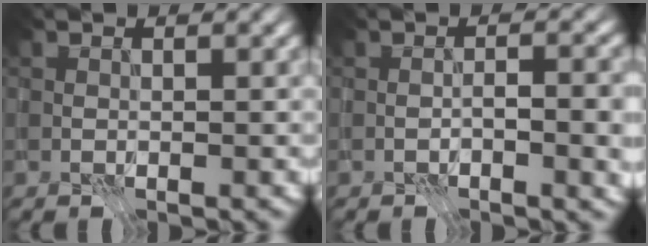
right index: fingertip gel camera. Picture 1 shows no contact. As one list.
[{"total": 3.9, "force": [-1.0, 1.3, 3.6], "torque": [-0.060, 0.001, -0.018]}]